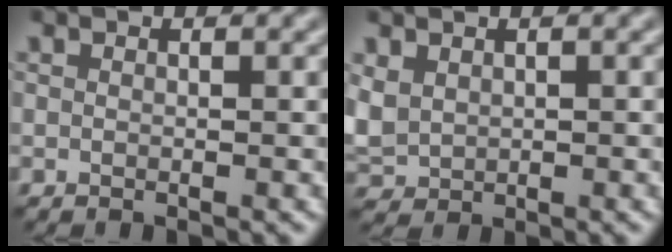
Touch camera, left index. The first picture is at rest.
{"total": 2.4, "force": [0.7, 2.0, 1.2], "torque": [-0.040, -0.002, 0.018]}